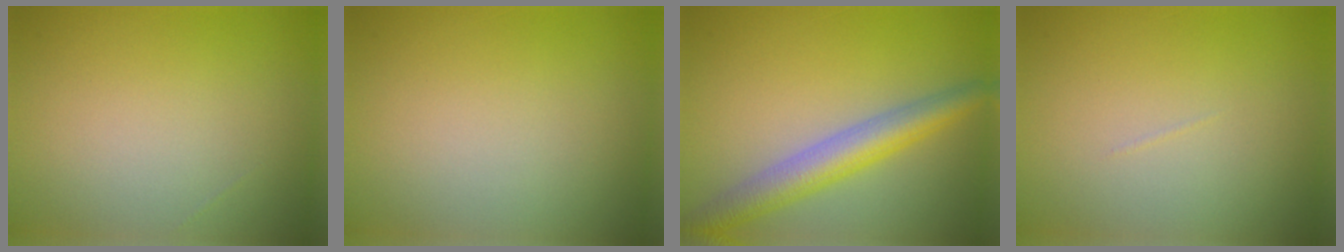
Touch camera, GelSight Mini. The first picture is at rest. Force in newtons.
{"total": 0.0}
{"total": 5.2, "press": 5.2, "slide": 0.1}
{"total": 0.0}